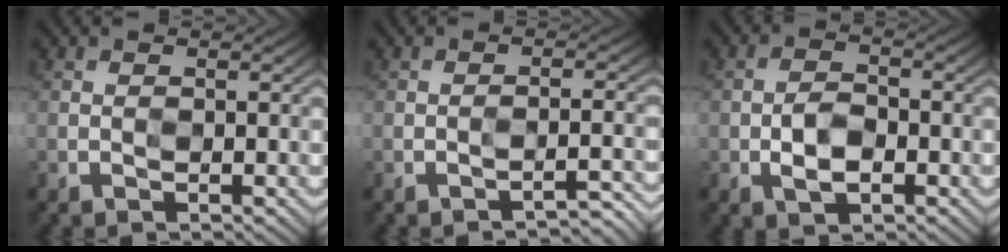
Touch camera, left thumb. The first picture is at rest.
{"total": 2.4, "force": [-1.7, 0.4, 1.6], "torque": [-0.009, 0.012, -0.021]}
{"total": 3.6, "force": [-1.1, 2.3, 2.5], "torque": [-0.046, 0.004, -0.023]}